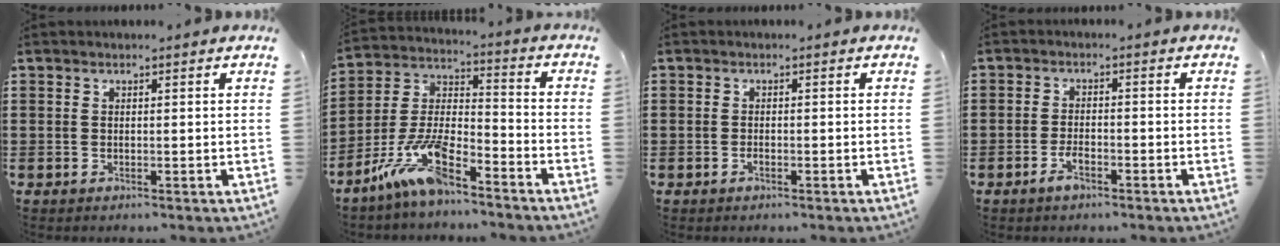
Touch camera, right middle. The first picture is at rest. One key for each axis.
{"total": 10.8, "fx": -8.1, "fy": 2.8, "fz": 6.7, "tx": -0.160, "ty": 0.005, "tz": -0.162}
{"total": 0.8, "fx": -0.5, "fy": 0.4, "fz": 0.3, "tx": -0.008, "ty": -0.001, "tz": -0.011}
{"total": 2.8, "fx": -2.0, "fy": 1.2, "fz": 1.7, "tx": -0.038, "ty": 0.003, "tz": -0.039}